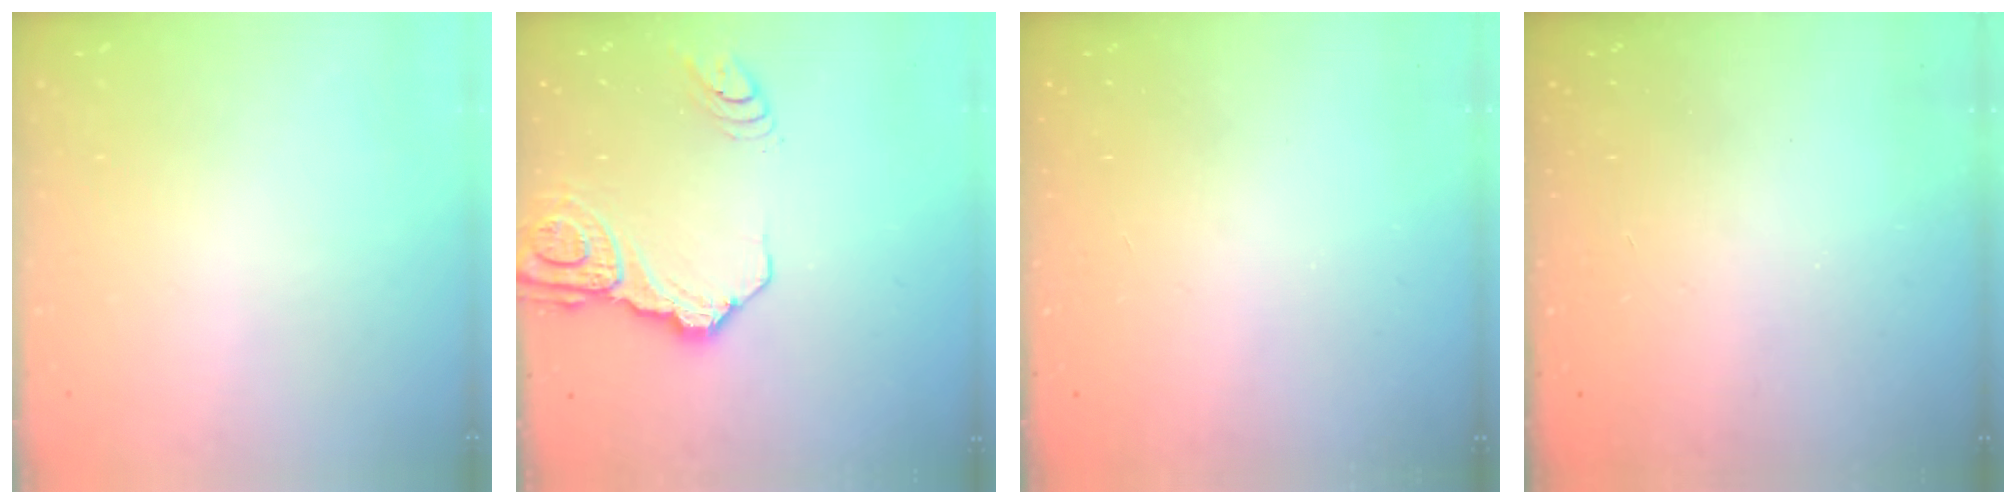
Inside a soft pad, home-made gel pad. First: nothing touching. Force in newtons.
{"total": 13.8, "press": 13.7, "slide": 1.5}
{"total": 0.0}
{"total": 0.0}